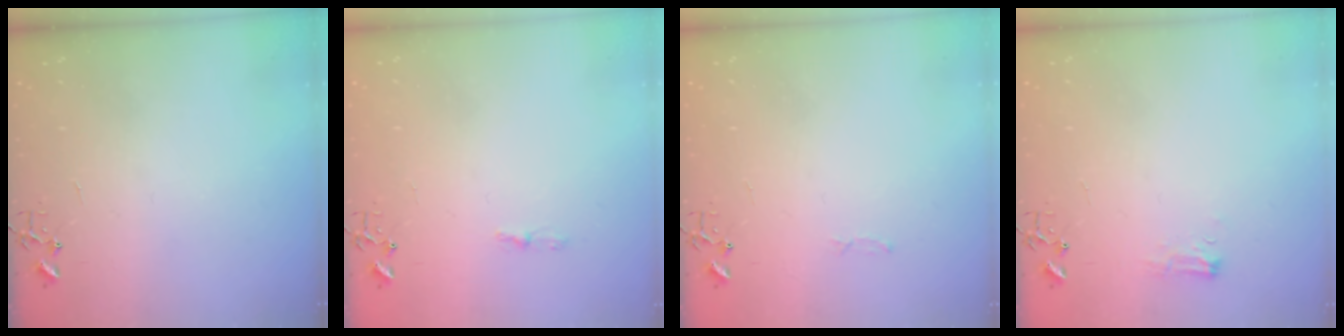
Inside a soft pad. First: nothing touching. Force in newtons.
{"total": 3.7, "press": 3.7, "slide": 0.5}
{"total": 2.8, "press": 2.8, "slide": 0.4}
{"total": 7.3, "press": 7.2, "slide": 0.9}